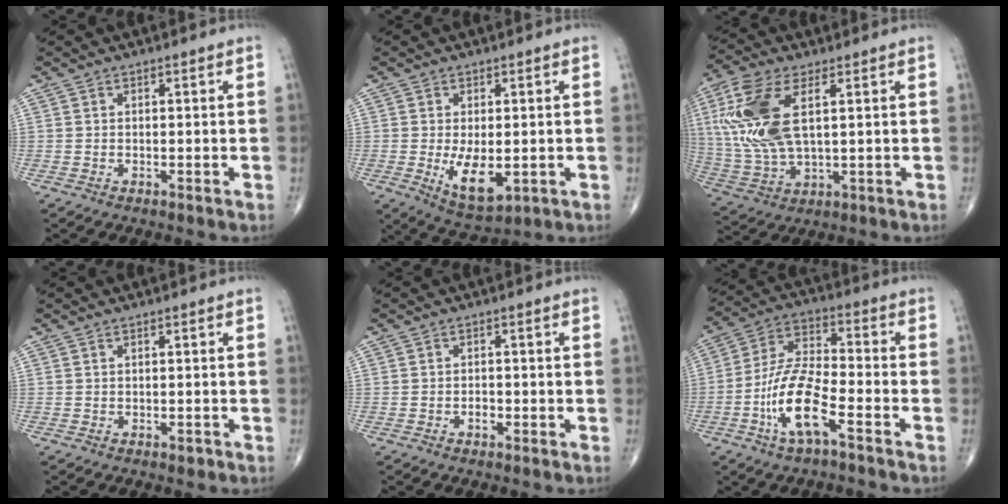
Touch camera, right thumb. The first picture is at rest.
{"total": 8.1, "force": [-1.3, 3.9, 7.0], "torque": [-0.108, -0.019, -0.010]}
{"total": 16.2, "force": [3.8, 7.5, 13.8], "torque": [-0.318, -0.002, 0.078]}
{"total": 0.8, "force": [-0.4, 0.4, 0.5], "torque": [-0.002, 0.000, -0.005]}
{"total": 1.4, "force": [-0.7, 0.9, 0.9], "torque": [-0.009, 0.004, -0.013]}
{"total": 12.7, "force": [-5.6, 3.9, 10.8], "torque": [-0.223, 0.037, -0.108]}